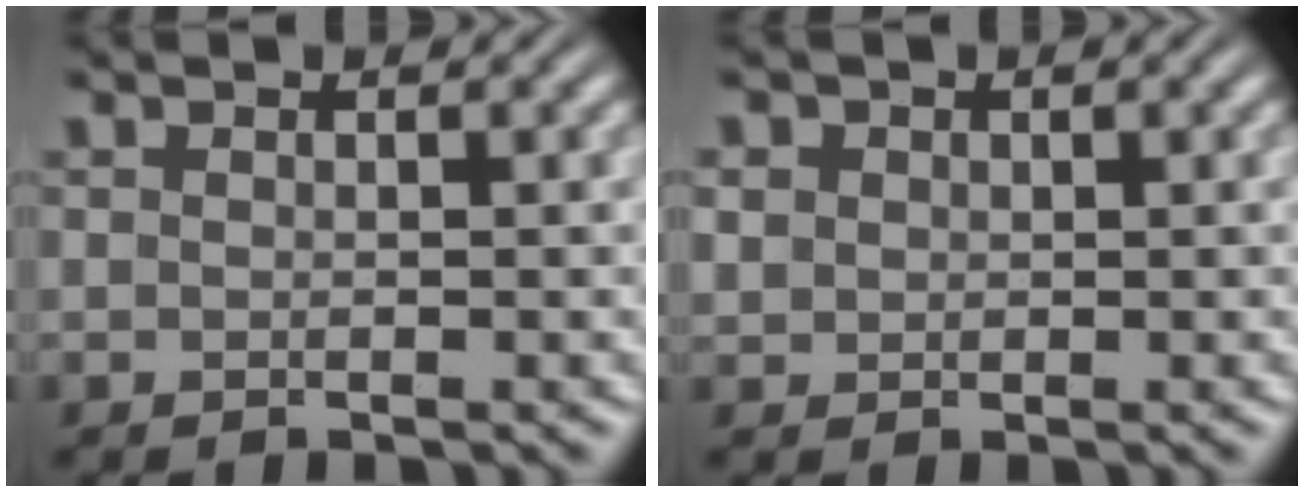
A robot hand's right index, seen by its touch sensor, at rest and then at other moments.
{"total": 2.5, "force": [0.5, 2.3, 1.0], "torque": [-0.036, -0.003, 0.012]}